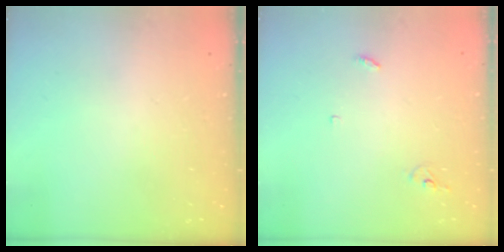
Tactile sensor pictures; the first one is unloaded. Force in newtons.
{"total": 2.9, "press": 2.9, "slide": 0.2}